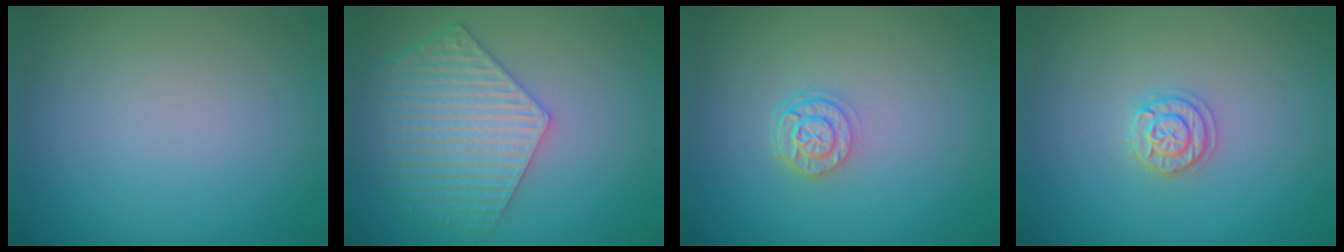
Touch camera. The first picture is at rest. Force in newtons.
{"total": 5.9, "press": 5.1, "slide": 3.0}
{"total": 2.3, "press": 1.9, "slide": 1.4}
{"total": 1.7, "press": 1.7, "slide": 0.2}